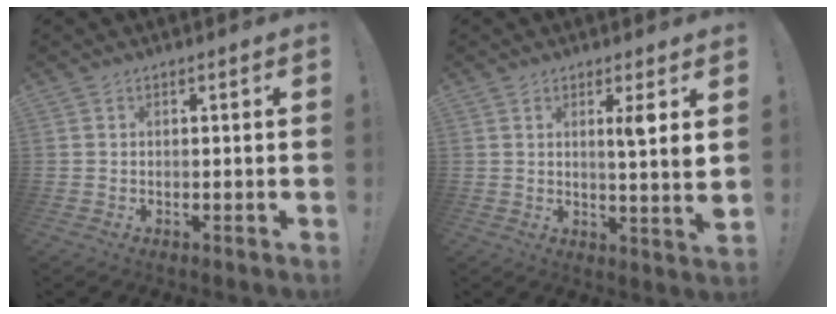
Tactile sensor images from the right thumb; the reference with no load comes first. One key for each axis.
{"total": 5.6, "fx": 2.2, "fy": -0.8, "fz": 5.1, "tx": -0.071, "ty": -0.021, "tz": 0.026}